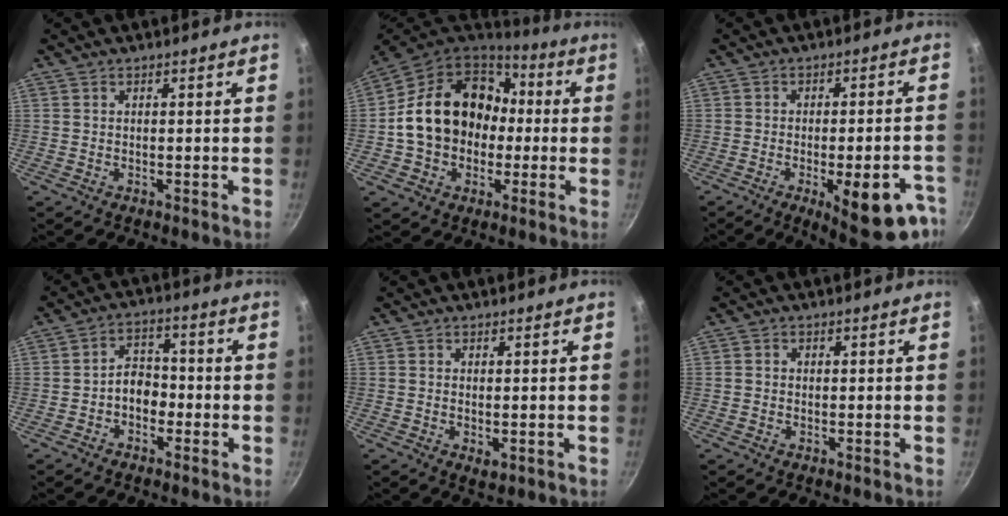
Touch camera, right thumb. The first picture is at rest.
{"total": 20.7, "force": [0.2, 16.7, 12.3], "torque": [-0.193, 0.053, 0.007]}
{"total": 16.2, "force": [-7.5, 5.6, 13.2], "torque": [-0.125, 0.018, -0.091]}
{"total": 5.4, "force": [-1.9, 3.9, 3.2], "torque": [-0.019, 0.029, -0.038]}
{"total": 1.8, "force": [-0.4, 0.9, 1.6], "torque": [-0.026, -0.008, -0.006]}
{"total": 0.8, "force": [-0.2, 0.7, 0.2], "torque": [-0.003, 0.003, -0.005]}